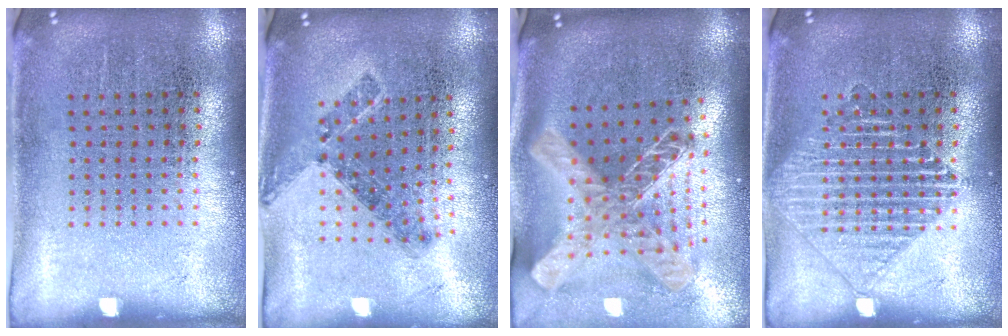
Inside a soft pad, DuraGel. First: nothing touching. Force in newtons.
{"total": 0.7, "press": 0.7, "slide": 0.3}
{"total": 2.5, "press": 1.8, "slide": 1.8}
{"total": 2.6, "press": 2.6, "slide": 0.5}